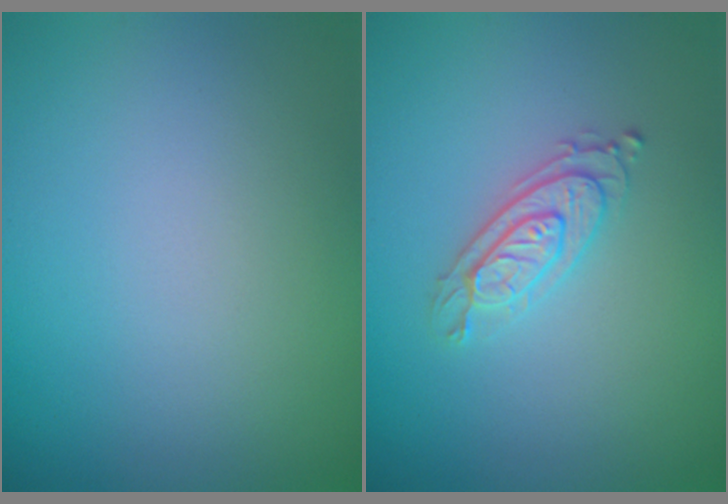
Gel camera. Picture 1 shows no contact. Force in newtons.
{"total": 2.6, "press": 2.3, "slide": 1.3}